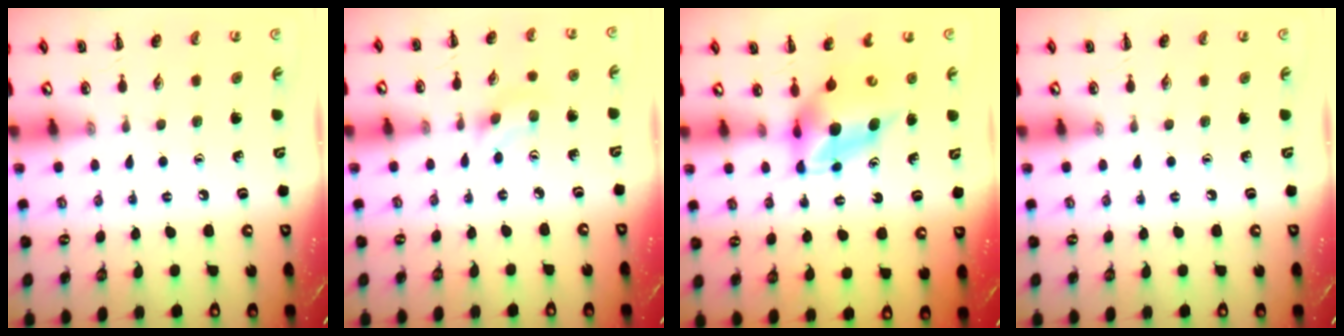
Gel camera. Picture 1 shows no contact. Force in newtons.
{"total": 1.9, "press": 1.7, "slide": 0.8}
{"total": 5.4, "press": 5.3, "slide": 1.0}
{"total": 0.0}